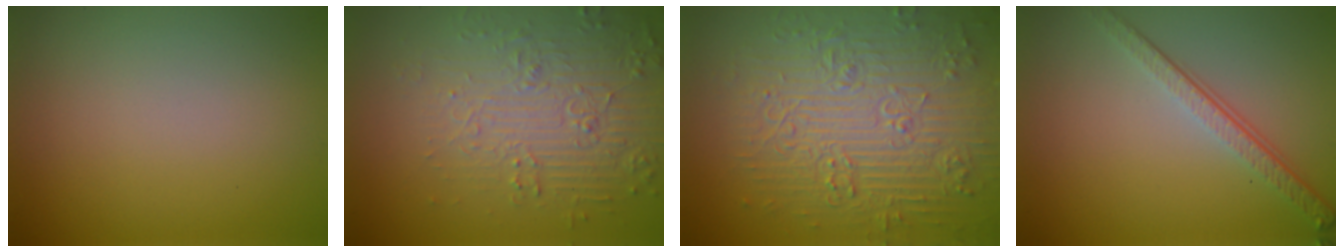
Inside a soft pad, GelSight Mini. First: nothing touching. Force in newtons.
{"total": 4.4, "press": 4.4, "slide": 0.6}
{"total": 9.3, "press": 6.9, "slide": 6.2}
{"total": 4.0, "press": 2.8, "slide": 2.8}